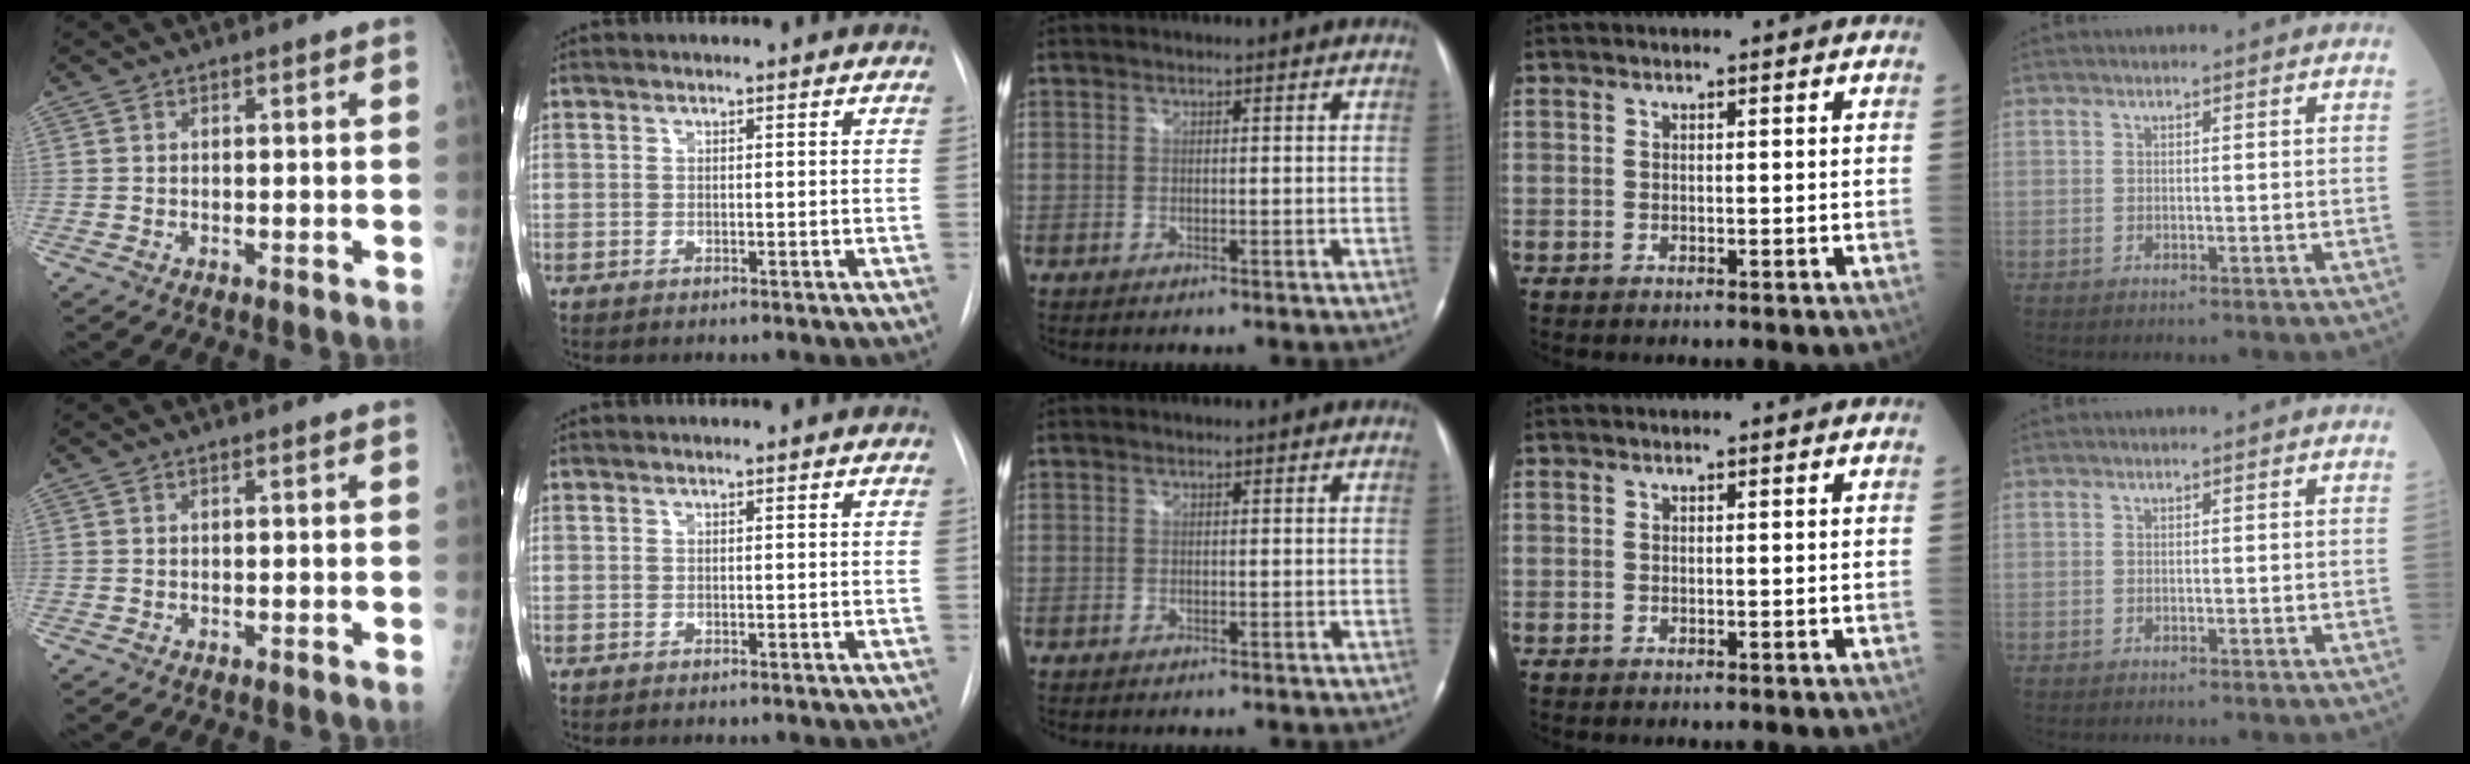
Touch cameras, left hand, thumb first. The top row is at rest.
{}